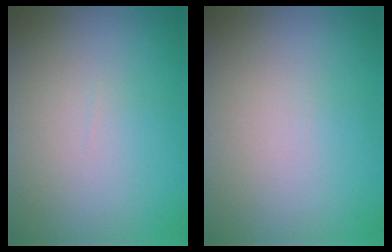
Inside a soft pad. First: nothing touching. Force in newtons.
{"total": 0.0}